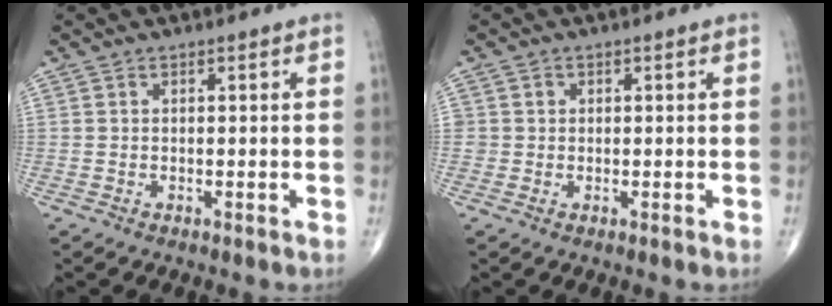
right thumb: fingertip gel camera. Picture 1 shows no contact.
{"total": 1.5, "force": [0.0, 1.5, 0.1], "torque": [0.010, 0.005, -0.002]}